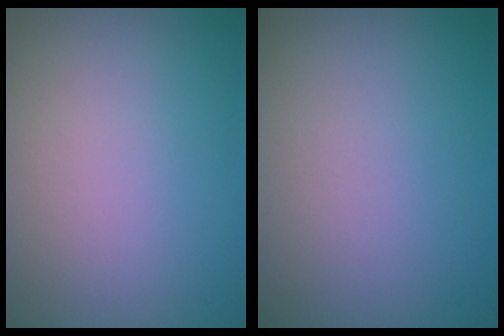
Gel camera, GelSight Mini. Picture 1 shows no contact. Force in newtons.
{"total": 0.0}